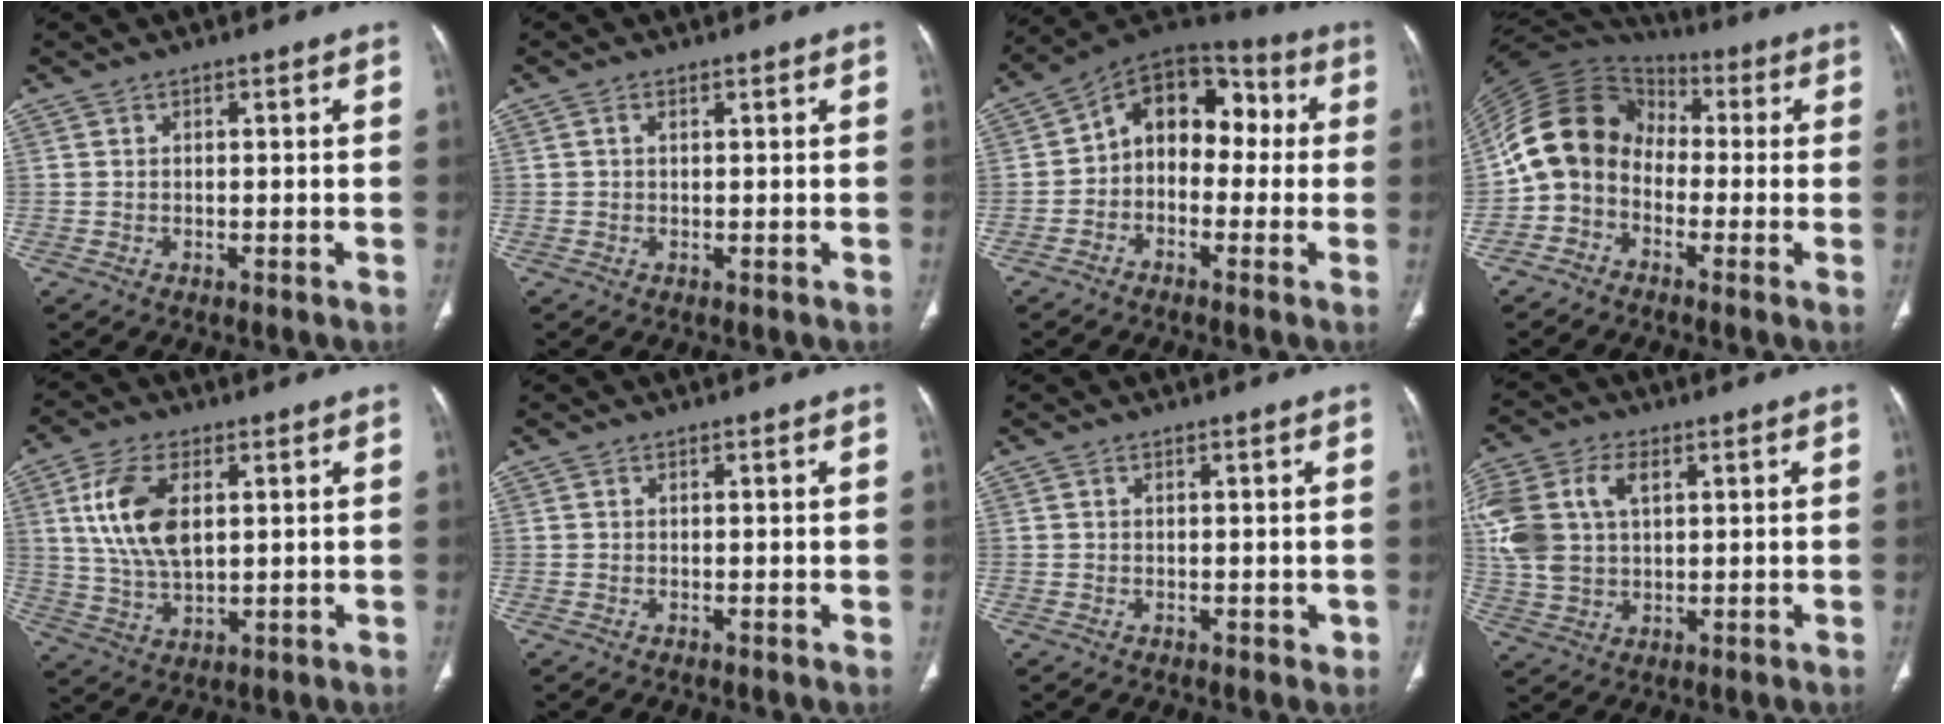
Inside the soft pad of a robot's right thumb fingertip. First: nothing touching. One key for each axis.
{"total": 0.9, "fx": 0.4, "fy": 0.6, "fz": 0.6, "tx": -0.012, "ty": 0.004, "tz": 0.005}
{"total": 13.1, "fx": -0.2, "fy": 9.5, "fz": 9.0, "tx": -0.081, "ty": 0.052, "tz": -0.025}
{"total": 12.7, "fx": -2.3, "fy": 10.4, "fz": 7.0, "tx": -0.119, "ty": 0.058, "tz": -0.062}
{"total": 11.9, "fx": 3.1, "fy": 6.4, "fz": 9.6, "tx": -0.188, "ty": -0.009, "tz": 0.061}
{"total": 0.6, "fx": 0.1, "fy": 0.3, "fz": 0.5, "tx": -0.005, "ty": -0.001, "tz": 0.002}
{"total": 1.0, "fx": 0.2, "fy": 0.8, "fz": 0.6, "tx": -0.008, "ty": -0.002, "tz": 0.007}
{"total": 13.6, "fx": 3.6, "fy": 9.0, "fz": 9.6, "tx": -0.216, "ty": 0.012, "tz": 0.073}